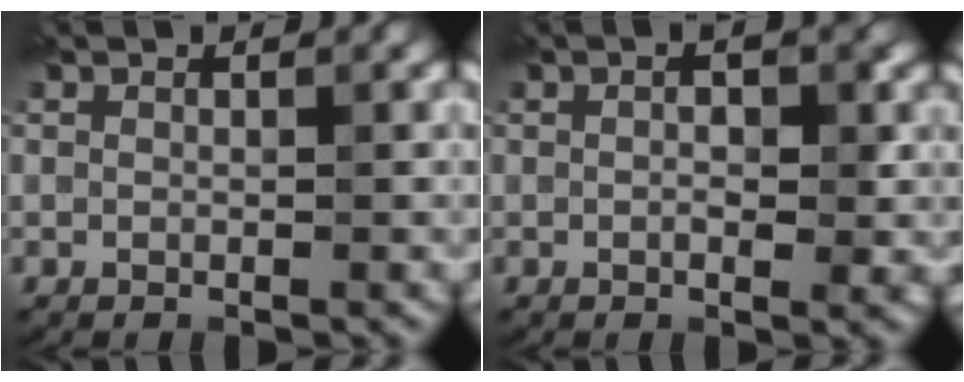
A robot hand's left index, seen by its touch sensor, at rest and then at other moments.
{"total": 2.8, "force": [0.2, 1.1, 2.5], "torque": [-0.028, -0.008, -0.001]}